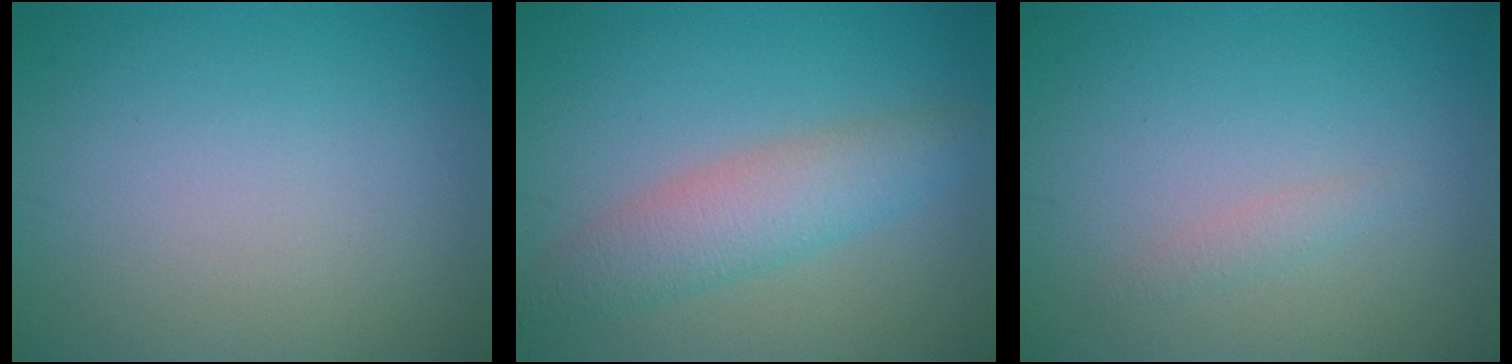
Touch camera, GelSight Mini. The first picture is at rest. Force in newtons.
{"total": 4.3, "press": 4.3, "slide": 0.2}
{"total": 0.9, "press": 0.9, "slide": 0.1}